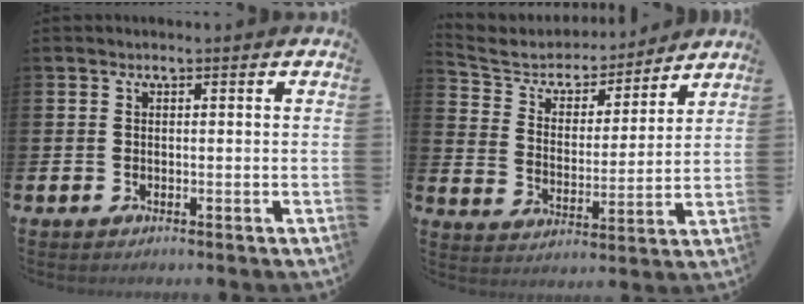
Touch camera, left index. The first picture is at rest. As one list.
[{"total": 5.8, "force": [5.2, 2.4, 0.6], "torque": [-0.047, -0.040, 0.085]}]